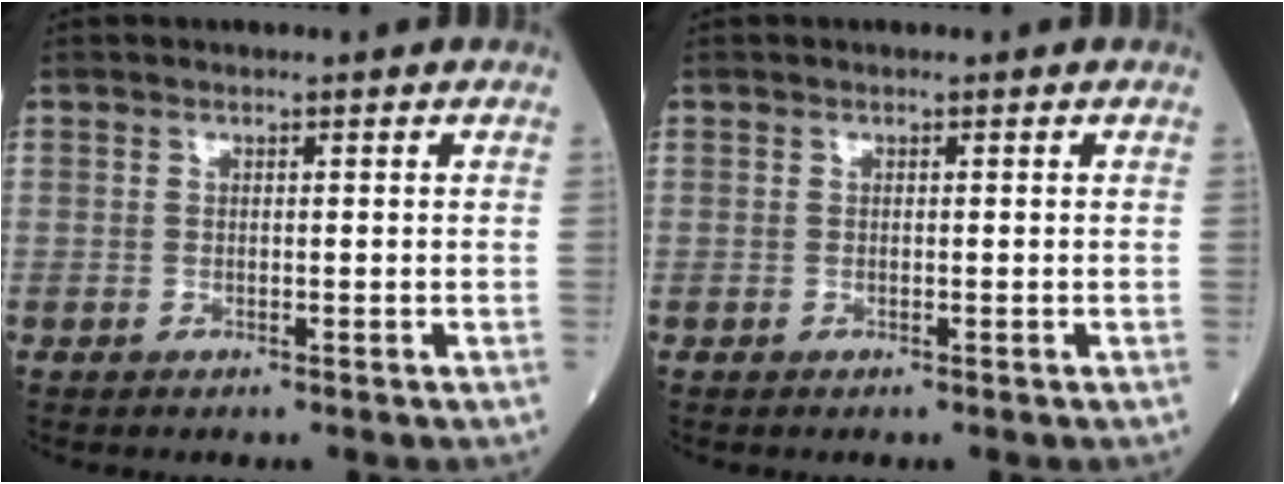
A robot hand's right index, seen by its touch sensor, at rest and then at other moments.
{"total": 0.0}